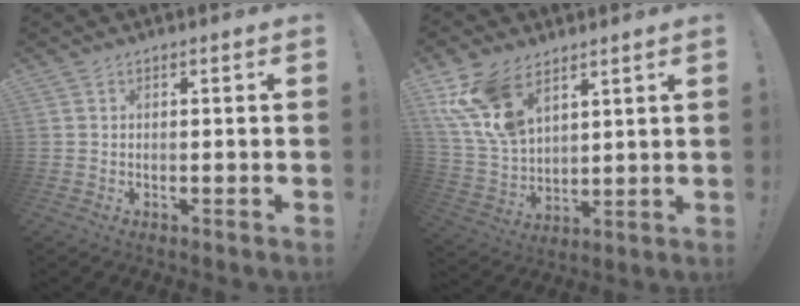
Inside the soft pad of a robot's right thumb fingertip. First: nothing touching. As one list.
[{"total": 14.6, "force": [8.7, 8.2, 8.4], "torque": [-0.177, -0.041, 0.169]}]